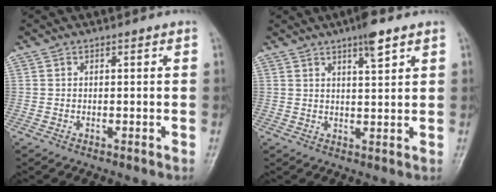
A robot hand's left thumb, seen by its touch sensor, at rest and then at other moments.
{"total": 5.0, "force": [3.2, 0.9, 3.7], "torque": [-0.056, -0.014, 0.050]}